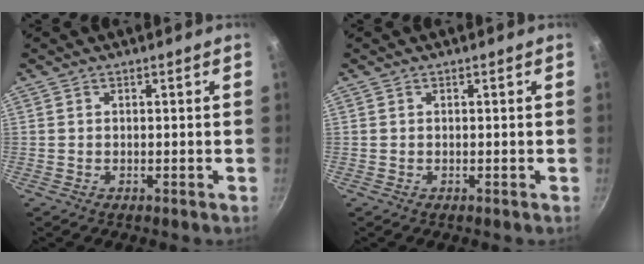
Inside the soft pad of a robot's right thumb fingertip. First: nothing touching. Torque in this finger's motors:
{"motor_torque": [-0.16, 0.12, 0.00, 0.00, 0.00]}